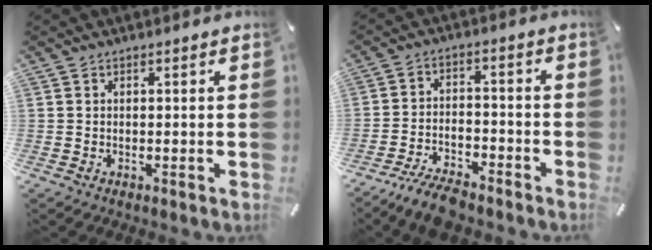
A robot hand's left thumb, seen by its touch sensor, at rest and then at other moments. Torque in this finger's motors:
{"motor_torque": [-0.73, 0.82, 0.15, 0.13, 0.11]}